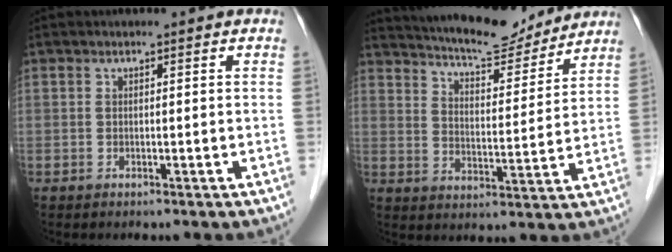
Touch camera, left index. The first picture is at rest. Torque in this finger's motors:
{"motor_torque": [0.89, -1.25, 0.39, 0.10]}